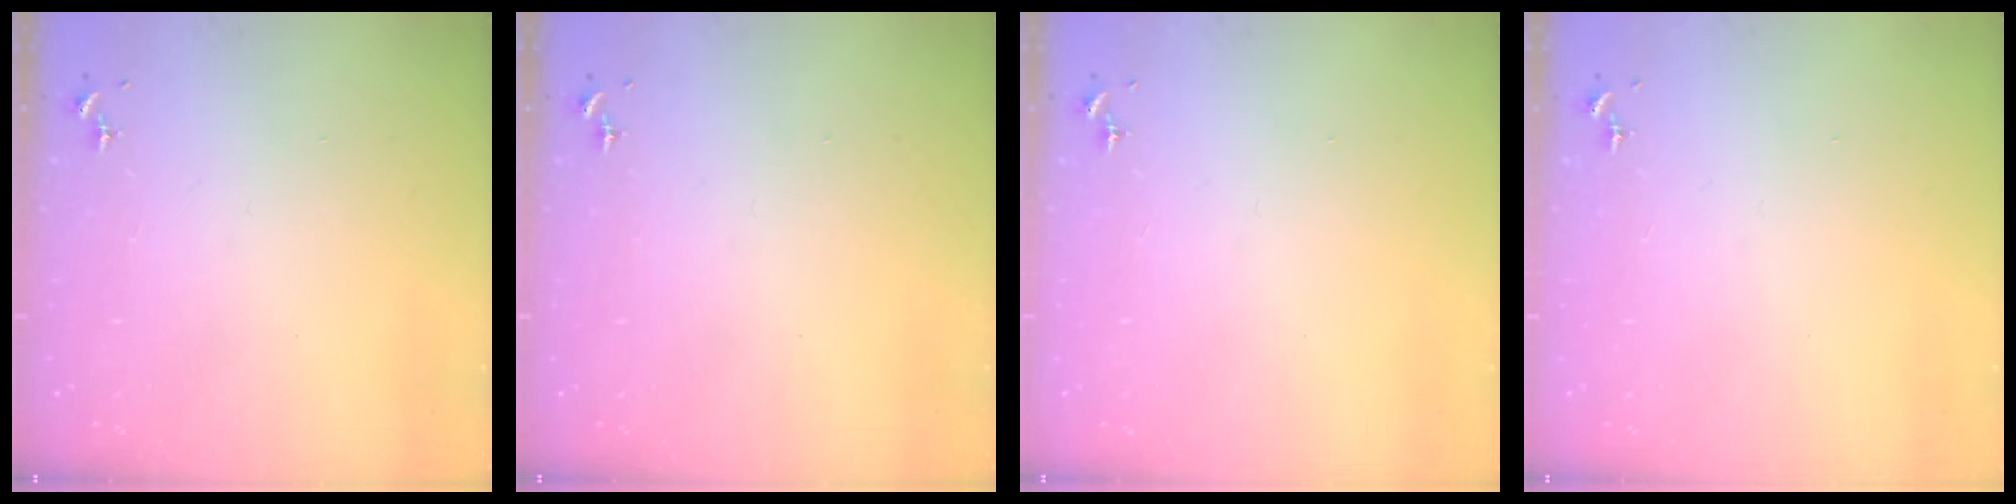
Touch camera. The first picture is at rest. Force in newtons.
{"total": 0.0}
{"total": 0.0}
{"total": 0.0}